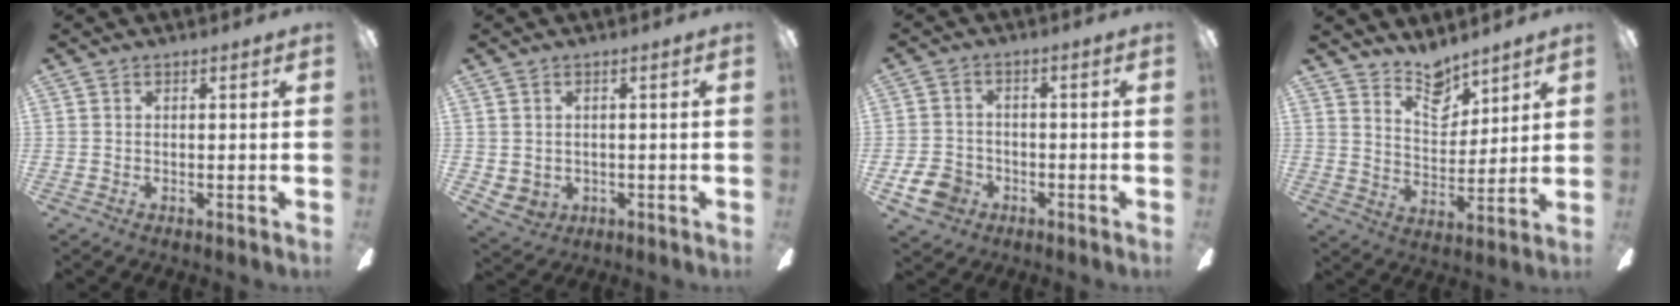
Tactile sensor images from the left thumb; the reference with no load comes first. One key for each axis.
{"total": 2.0, "fx": 1.3, "fy": 1.4, "fz": 0.1, "tx": -0.008, "ty": -0.009, "tz": 0.026}
{"total": 6.7, "fx": -3.2, "fy": 5.1, "fz": 3.0, "tx": -0.079, "ty": 0.018, "tz": -0.059}
{"total": 9.3, "fx": 8.0, "fy": 3.8, "fz": 2.9, "tx": -0.045, "ty": -0.050, "tz": 0.147}